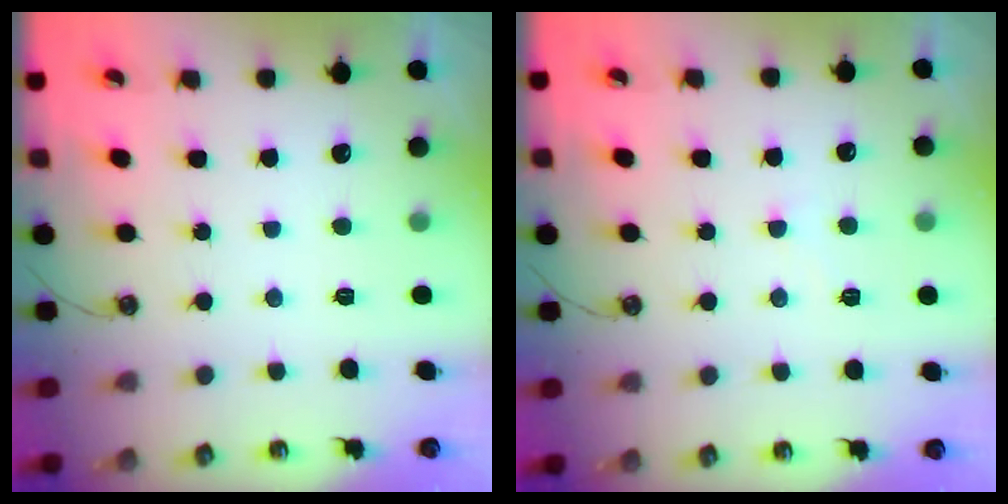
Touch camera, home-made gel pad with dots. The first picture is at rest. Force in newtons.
{"total": 1.0, "press": 0.9, "slide": 0.4}